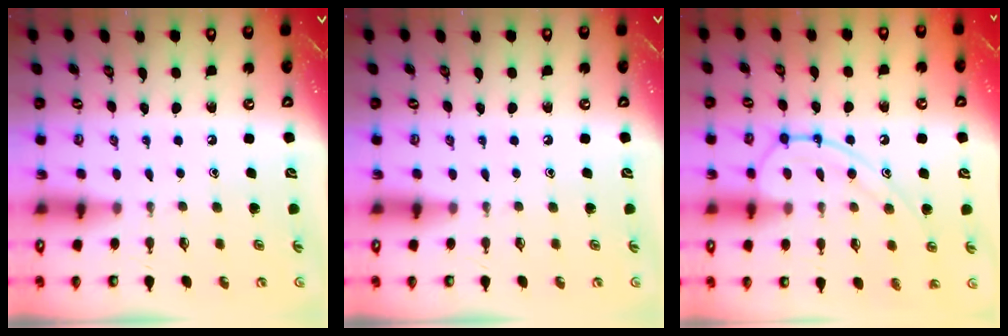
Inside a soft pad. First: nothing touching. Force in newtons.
{"total": 0.0}
{"total": 12.3, "press": 12.3, "slide": 0.8}